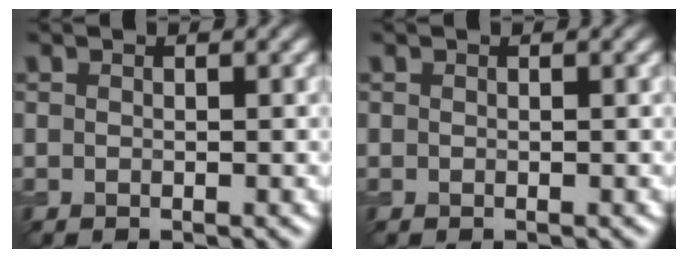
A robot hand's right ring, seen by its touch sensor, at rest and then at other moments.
{"total": 0.0}